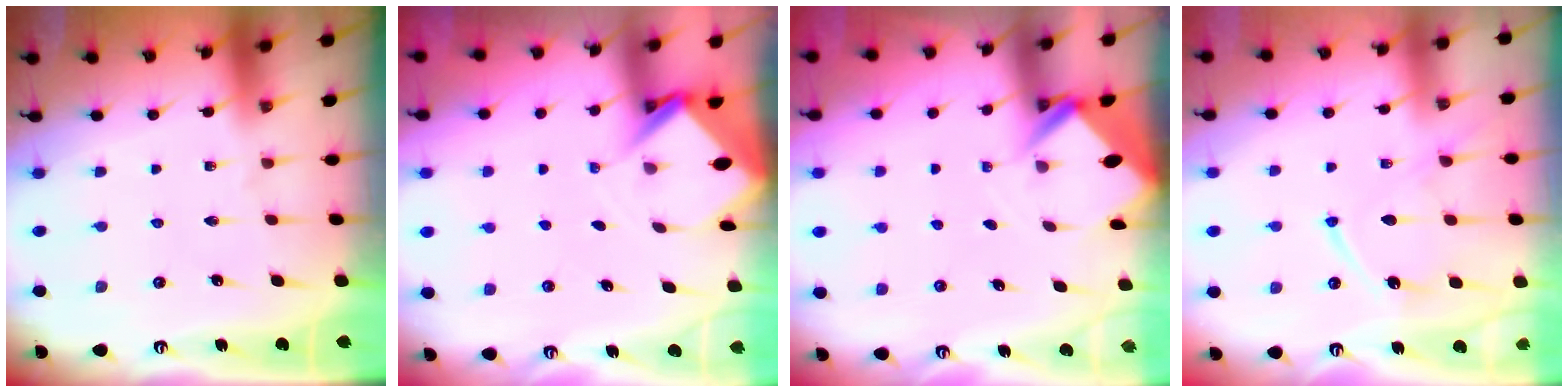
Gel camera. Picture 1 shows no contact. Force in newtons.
{"total": 3.6, "press": 3.6, "slide": 0.3}
{"total": 2.5, "press": 2.5, "slide": 0.1}
{"total": 12.3, "press": 12.3, "slide": 1.3}